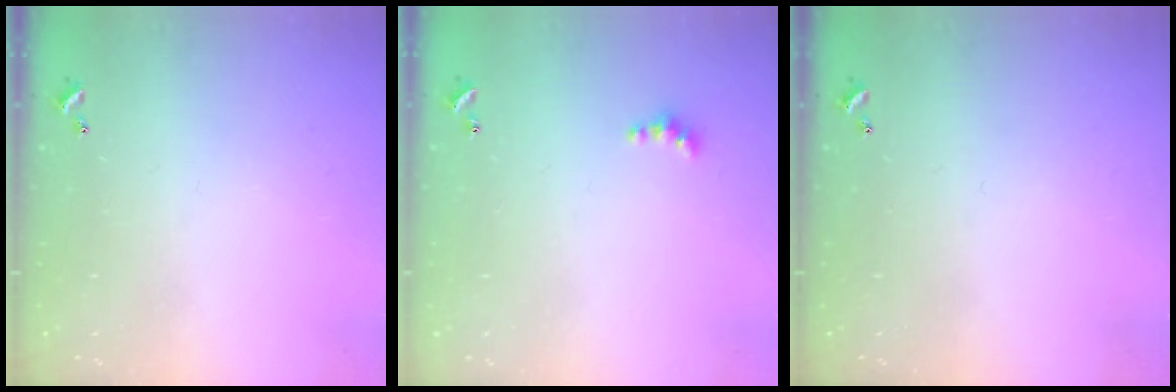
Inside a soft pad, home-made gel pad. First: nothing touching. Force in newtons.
{"total": 2.8, "press": 2.8, "slide": 0.5}
{"total": 0.0}